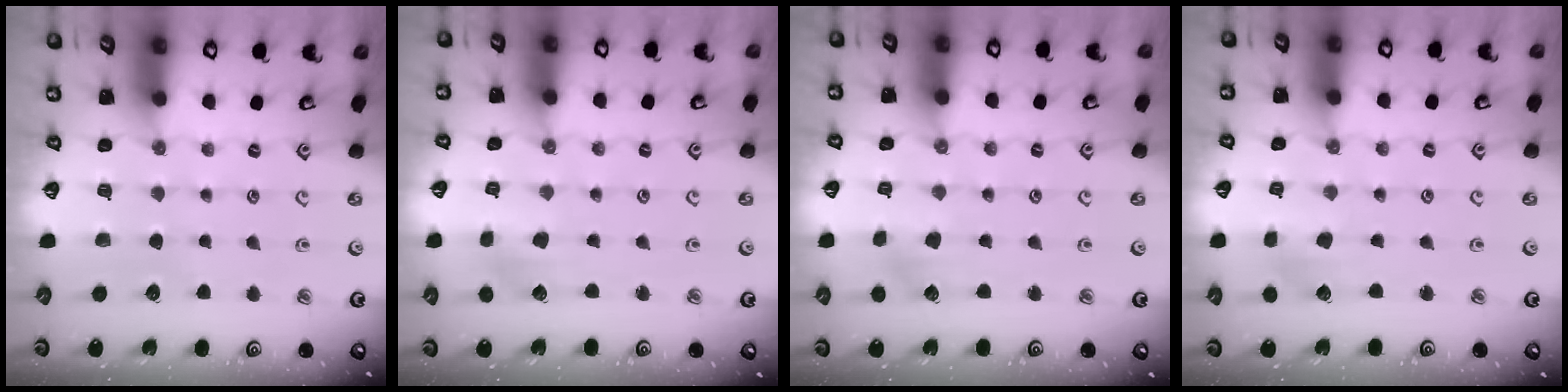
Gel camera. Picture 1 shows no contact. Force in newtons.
{"total": 2.6, "press": 2.6, "slide": 0.3}
{"total": 2.7, "press": 2.7, "slide": 0.3}
{"total": 2.3, "press": 2.3, "slide": 0.3}